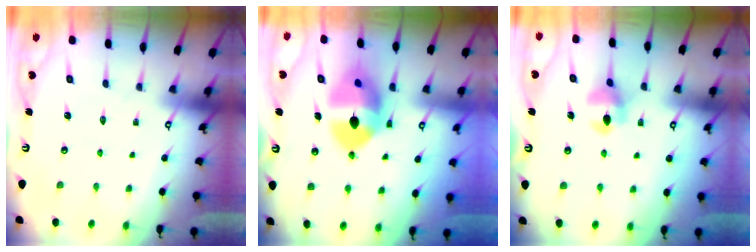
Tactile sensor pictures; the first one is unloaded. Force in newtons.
{"total": 12.0, "press": 11.8, "slide": 1.9}
{"total": 6.8, "press": 6.8, "slide": 0.8}